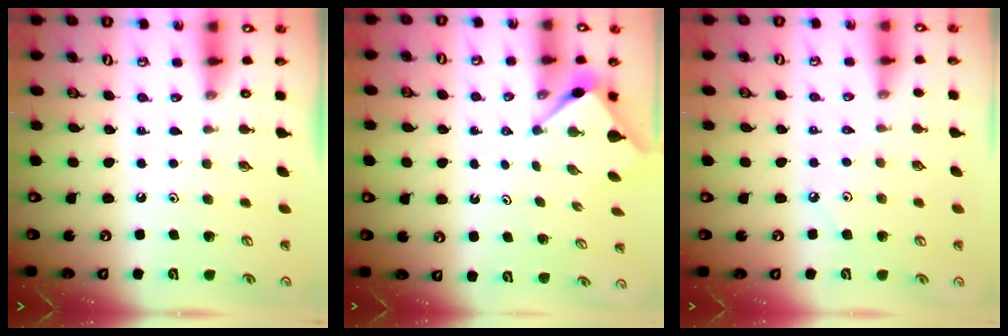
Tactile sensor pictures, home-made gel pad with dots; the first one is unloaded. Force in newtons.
{"total": 2.9, "press": 2.9, "slide": 0.3}
{"total": 1.8, "press": 1.8, "slide": 0.2}